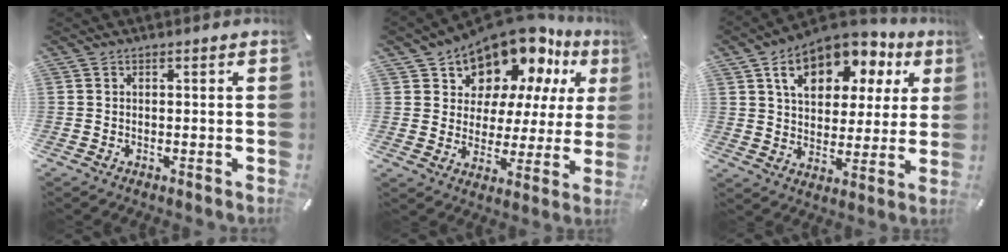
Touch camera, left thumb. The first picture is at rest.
{"total": 14.7, "force": [12.4, 7.0, 3.7], "torque": [-0.071, -0.115, 0.218]}
{"total": 14.5, "force": [8.1, 9.4, 7.6], "torque": [-0.124, -0.036, 0.144]}